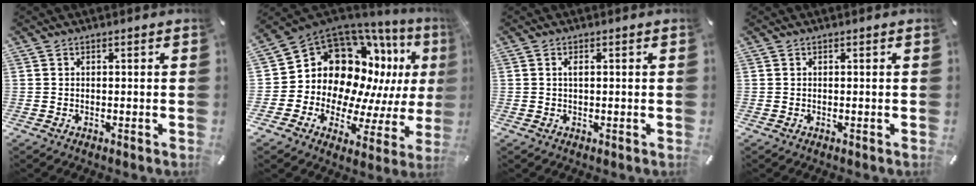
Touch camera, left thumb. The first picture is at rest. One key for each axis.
{"total": 16.6, "fx": 6.2, "fy": 13.1, "fz": 8.0, "tx": -0.136, "ty": -0.078, "tz": 0.129}
{"total": 1.2, "fx": 0.1, "fy": 0.5, "fz": 1.0, "tx": -0.020, "ty": 0.003, "tz": 0.001}
{"total": 0.0}